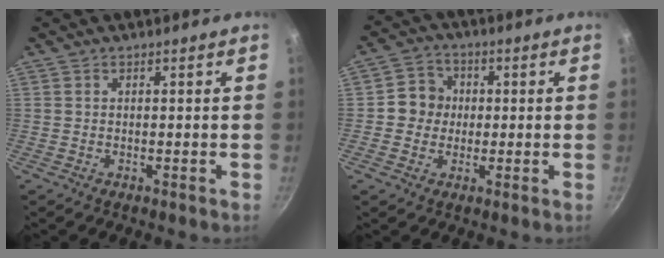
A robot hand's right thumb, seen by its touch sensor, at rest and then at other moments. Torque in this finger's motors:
{"motor_torque": [-0.38, 0.66, 0.40, -0.29, -0.02]}